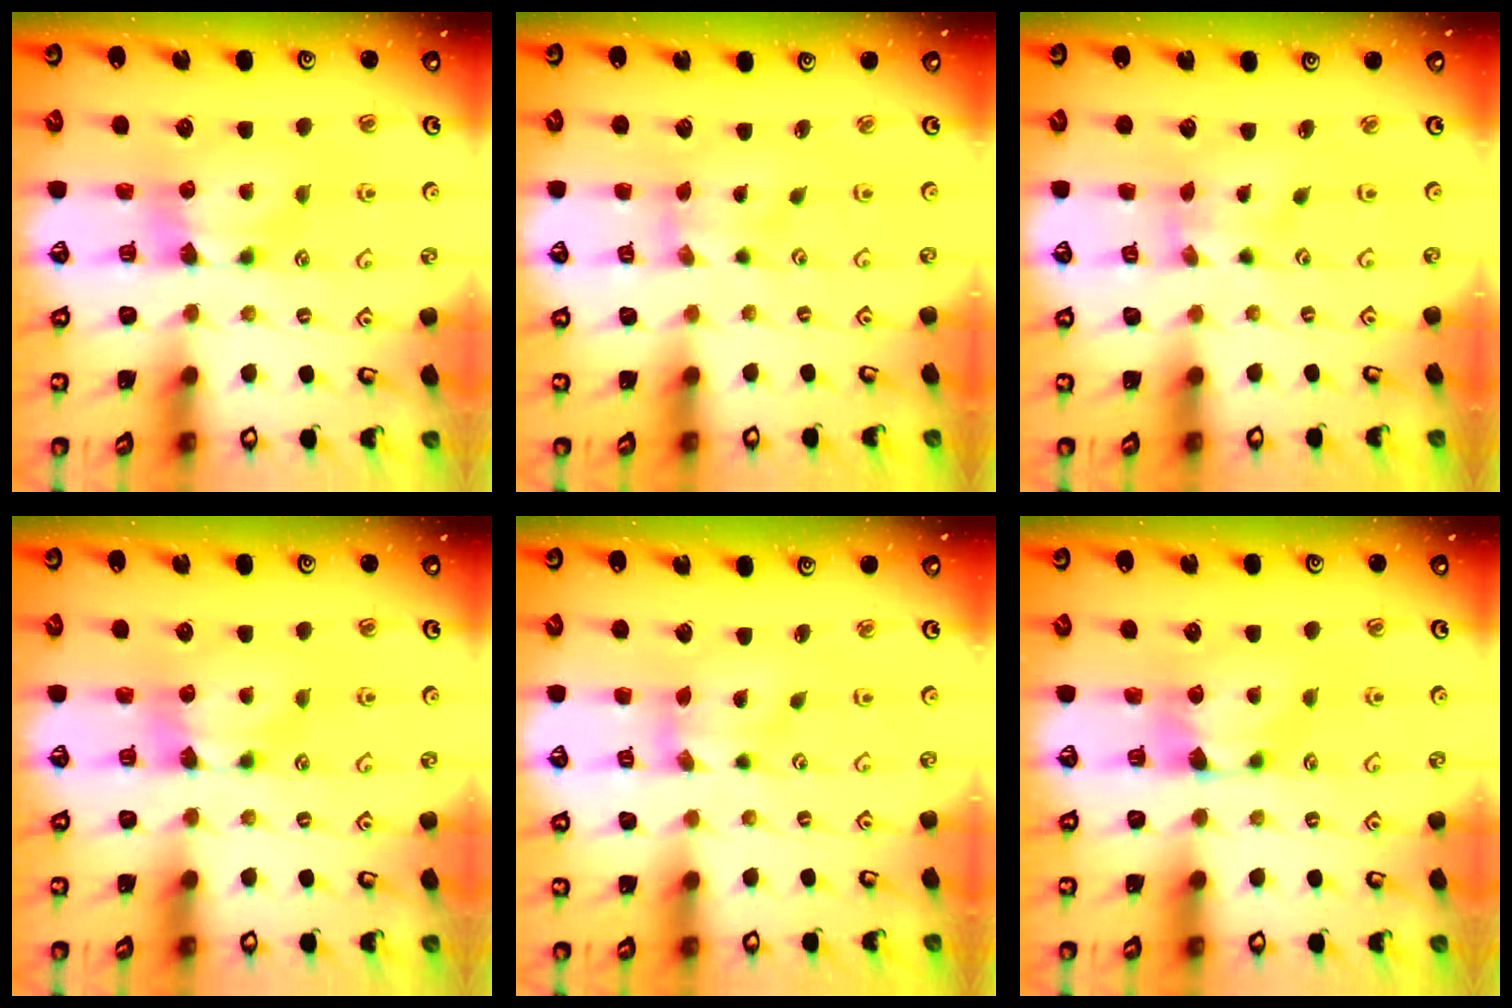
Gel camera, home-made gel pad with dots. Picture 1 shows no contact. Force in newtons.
{"total": 1.8, "press": 1.5, "slide": 1.1}
{"total": 1.5, "press": 1.1, "slide": 1.0}
{"total": 0.0}
{"total": 1.6, "press": 1.0, "slide": 1.3}
{"total": 1.0, "press": 0.3, "slide": 0.9}